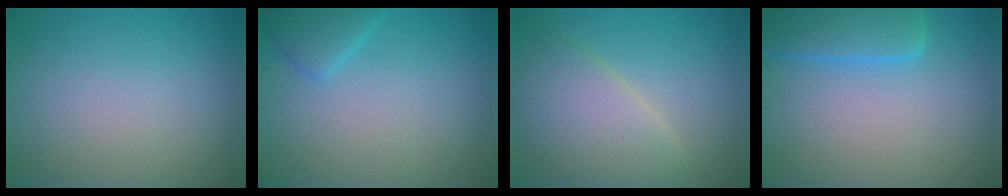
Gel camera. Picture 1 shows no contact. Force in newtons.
{"total": 2.2, "press": 2.2, "slide": 0.1}
{"total": 6.3, "press": 6.3, "slide": 0.3}
{"total": 4.4, "press": 4.4, "slide": 0.4}